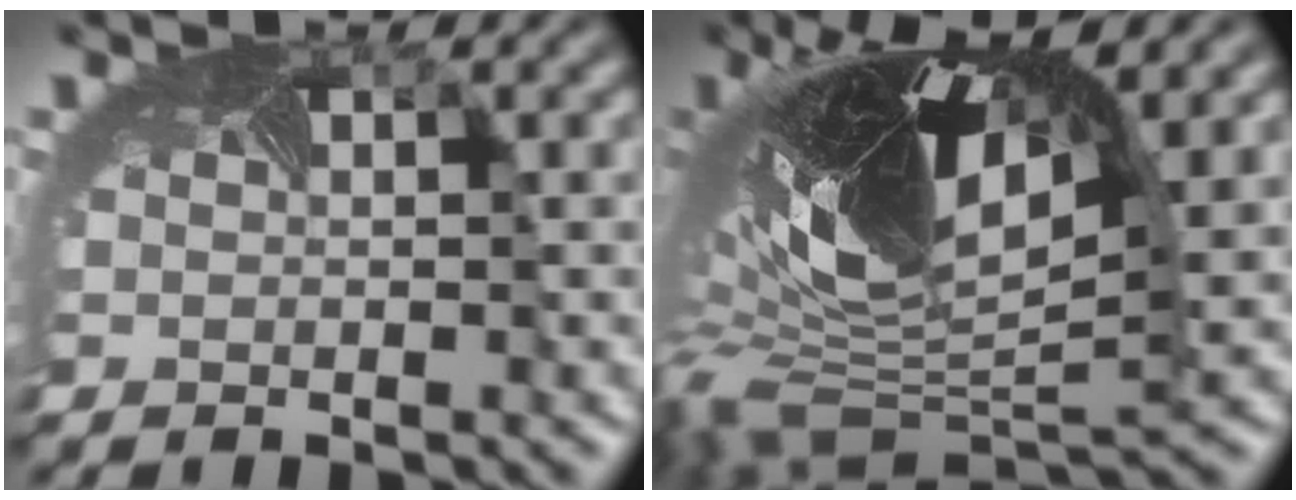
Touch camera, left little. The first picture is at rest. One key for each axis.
{"total": 11.5, "fx": 2.4, "fy": 4.9, "fz": 10.1, "tx": -0.222, "ty": -0.018, "tz": 0.042}